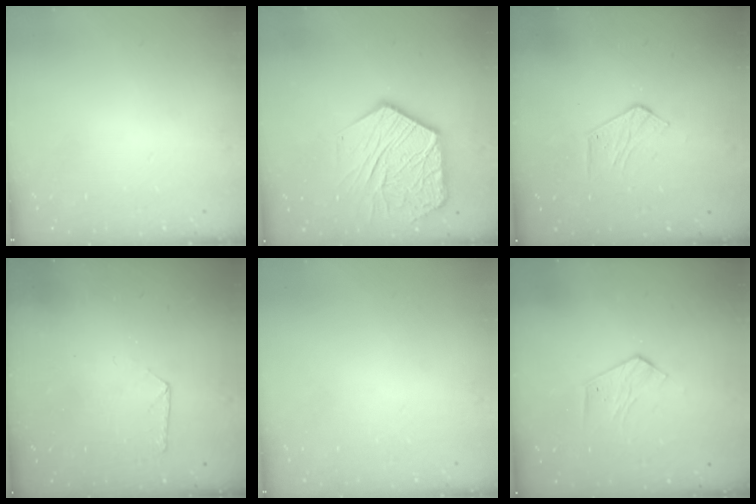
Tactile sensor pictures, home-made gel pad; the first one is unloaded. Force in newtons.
{"total": 16.4, "press": 16.4, "slide": 1.4}
{"total": 3.6, "press": 3.5, "slide": 0.2}
{"total": 6.0, "press": 6.0, "slide": 0.5}
{"total": 0.0}
{"total": 3.7, "press": 3.7, "slide": 0.3}